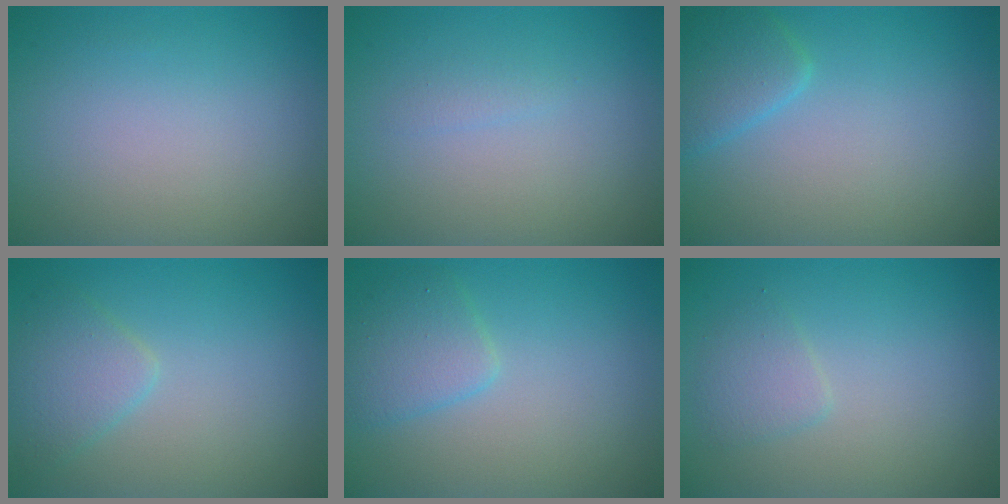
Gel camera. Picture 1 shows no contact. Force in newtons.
{"total": 0.7, "press": 0.7, "slide": 0.0}
{"total": 2.6, "press": 2.6, "slide": 0.2}
{"total": 2.6, "press": 2.6, "slide": 0.1}
{"total": 2.7, "press": 2.7, "slide": 0.1}
{"total": 1.6, "press": 1.6, "slide": 0.1}